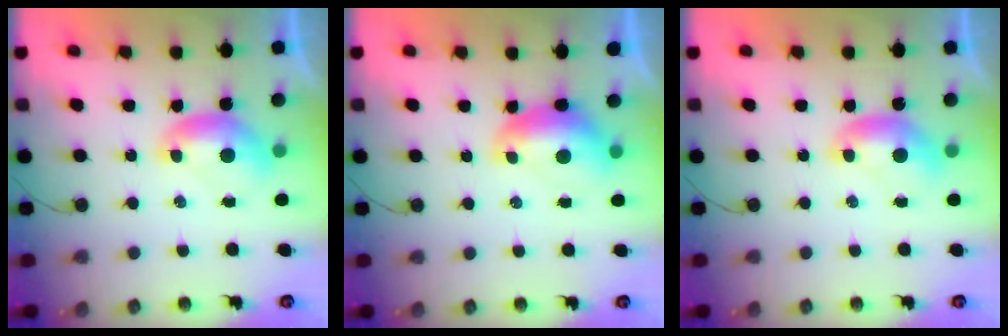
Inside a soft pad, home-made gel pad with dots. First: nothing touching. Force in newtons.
{"total": 1.7, "press": 1.6, "slide": 0.5}
{"total": 0.0}